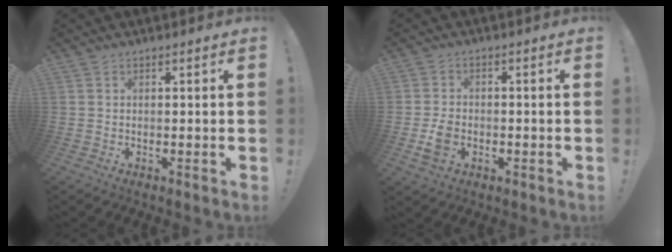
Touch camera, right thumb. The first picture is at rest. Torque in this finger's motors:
{"motor_torque": [0.57, 0.92, 0.40, -0.50, 0.27]}